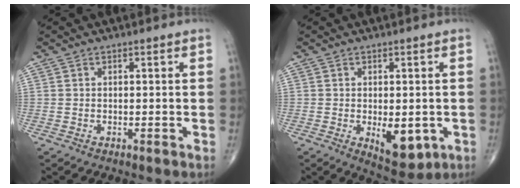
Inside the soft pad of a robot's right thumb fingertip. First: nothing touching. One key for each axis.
{"total": 7.8, "fx": -1.8, "fy": 3.9, "fz": 6.5, "tx": -0.071, "ty": -0.014, "tz": -0.013}